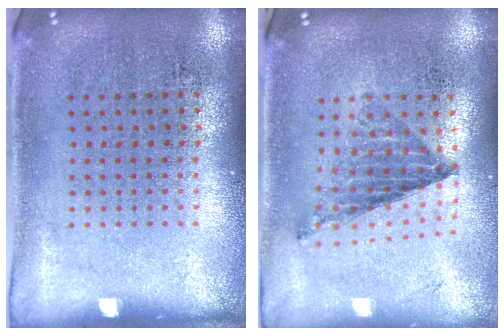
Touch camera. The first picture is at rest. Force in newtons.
{"total": 0.8, "press": 0.8, "slide": 0.1}